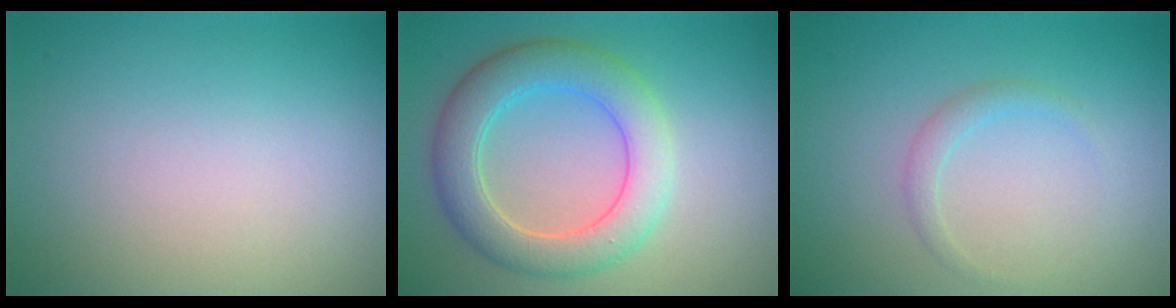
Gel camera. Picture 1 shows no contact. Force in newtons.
{"total": 5.6, "press": 5.6, "slide": 0.4}
{"total": 1.2, "press": 1.1, "slide": 0.2}